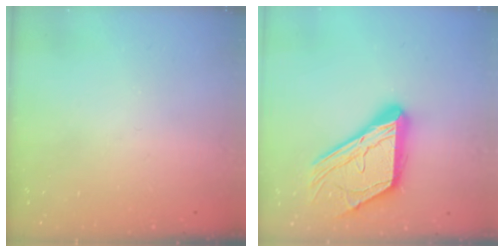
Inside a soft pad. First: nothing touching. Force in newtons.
{"total": 19.1, "press": 19.0, "slide": 1.7}